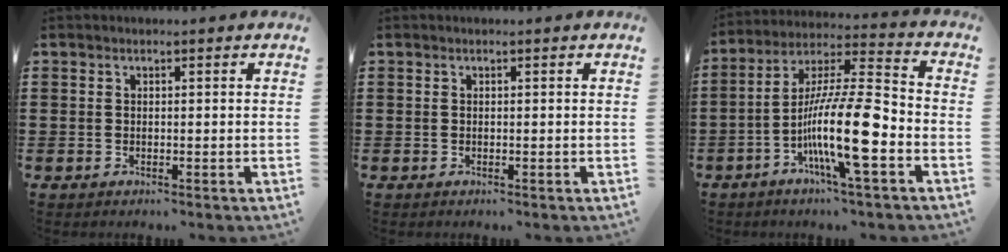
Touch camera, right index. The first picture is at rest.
{"total": 0.0}
{"total": 14.5, "force": [-5.3, 2.2, 13.3], "torque": [-0.266, -0.004, -0.100]}